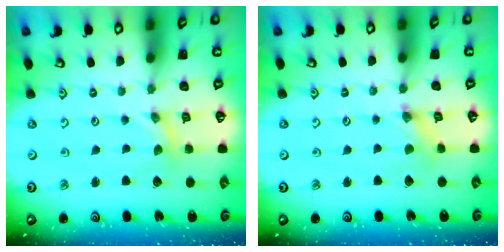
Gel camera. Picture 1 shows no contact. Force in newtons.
{"total": 2.1, "press": 2.1, "slide": 0.3}